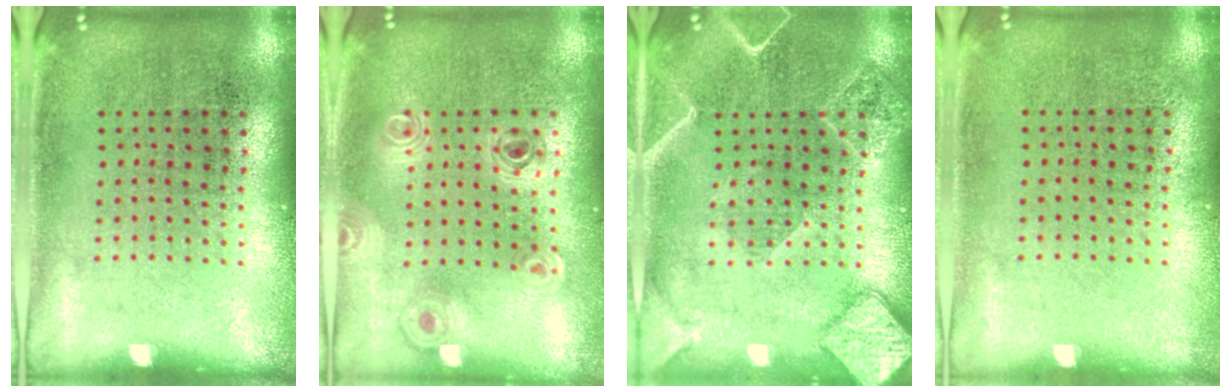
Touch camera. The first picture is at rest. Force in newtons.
{"total": 0.8, "press": 0.8, "slide": 0.2}
{"total": 2.2, "press": 2.1, "slide": 0.5}
{"total": 0.0}